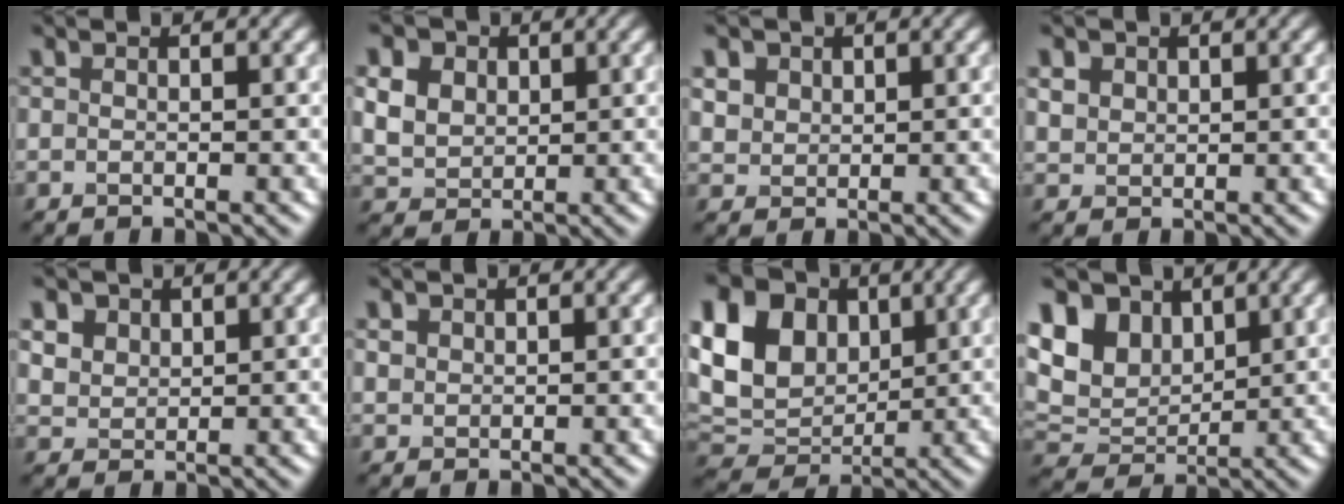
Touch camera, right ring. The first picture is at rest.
{"total": 8.7, "force": [3.8, 6.6, 4.4], "torque": [-0.115, 0.029, 0.056]}
{"total": 3.4, "force": [1.9, 2.5, 1.4], "torque": [-0.052, 0.006, 0.044]}
{"total": 2.0, "force": [1.1, 1.6, 0.7], "torque": [-0.020, -0.002, 0.027]}
{"total": 4.4, "force": [2.6, 3.0, 1.9], "torque": [-0.069, 0.008, 0.053]}
{"total": 1.1, "force": [0.6, 0.8, 0.2], "torque": [-0.006, 0.000, 0.015]}
{"total": 12.6, "force": [3.6, 9.5, 7.4], "torque": [-0.168, 0.044, 0.052]}
{"total": 7.5, "force": [3.5, 5.3, 4.1], "torque": [-0.104, 0.011, 0.058]}